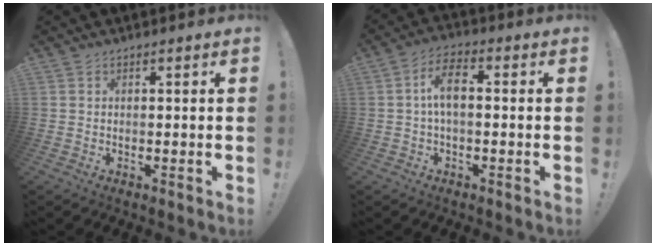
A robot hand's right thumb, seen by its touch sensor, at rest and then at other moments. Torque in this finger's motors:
{"motor_torque": [-0.05, 0.39, 0.44, -0.58, 0.02]}